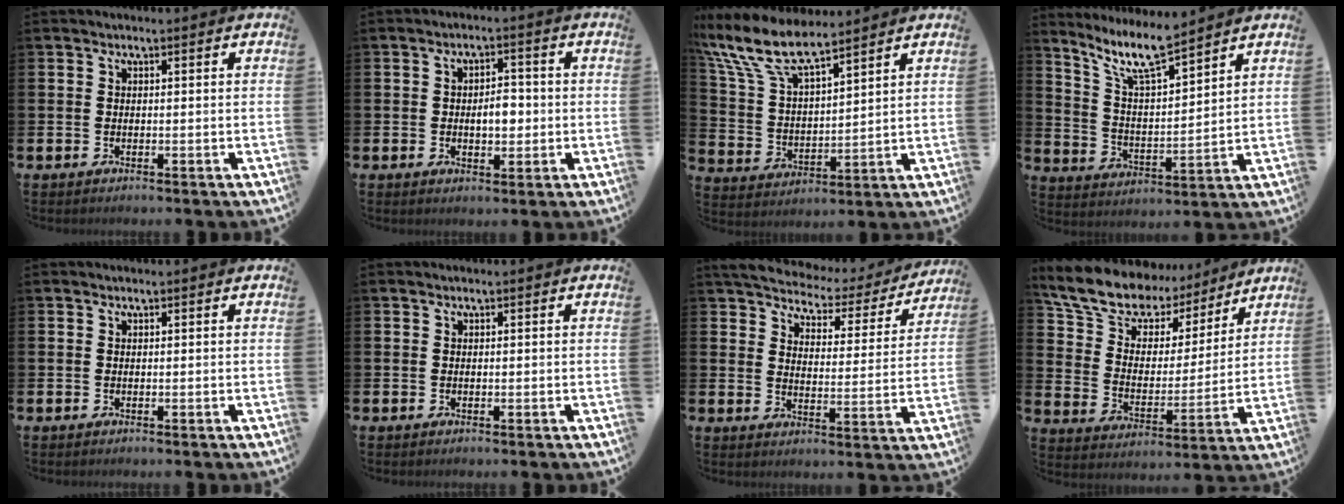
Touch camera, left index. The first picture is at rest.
{"total": 3.4, "force": [-0.4, 2.2, 2.6], "torque": [-0.035, 0.001, -0.014]}
{"total": 10.0, "force": [8.6, 2.6, 4.5], "torque": [-0.128, -0.037, 0.155]}
{"total": 9.4, "force": [8.1, 1.5, 4.6], "torque": [-0.118, -0.033, 0.147]}
{"total": 0.0}
{"total": 0.0}
{"total": 4.8, "force": [4.4, 1.5, 1.2], "torque": [-0.044, -0.036, 0.067]}
{"total": 11.4, "force": [10.0, 4.7, 2.6], "torque": [-0.099, -0.067, 0.179]}